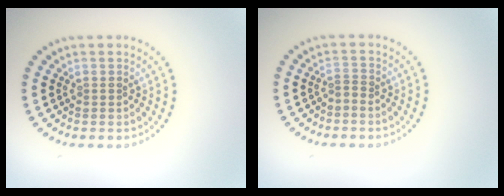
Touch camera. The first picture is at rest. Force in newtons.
{"total": 0.6, "press": 0.1, "slide": 0.6}